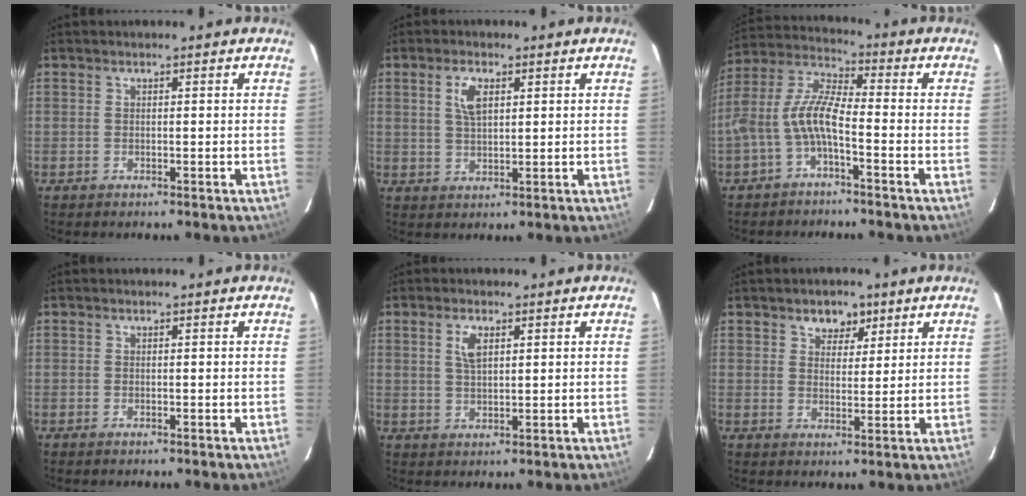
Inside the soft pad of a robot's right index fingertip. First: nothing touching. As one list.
[{"total": 4.5, "force": [1.7, 2.1, 3.5], "torque": [-0.066, 0.006, 0.034]}, {"total": 8.5, "force": [-3.3, 2.5, 7.5], "torque": [-0.175, 0.015, -0.065]}, {"total": 0.0}, {"total": 3.5, "force": [1.4, 1.6, 2.8], "torque": [-0.053, 0.003, 0.028]}, {"total": 4.8, "force": [2.9, 3.3, 1.9], "torque": [-0.018, 0.001, 0.045]}]